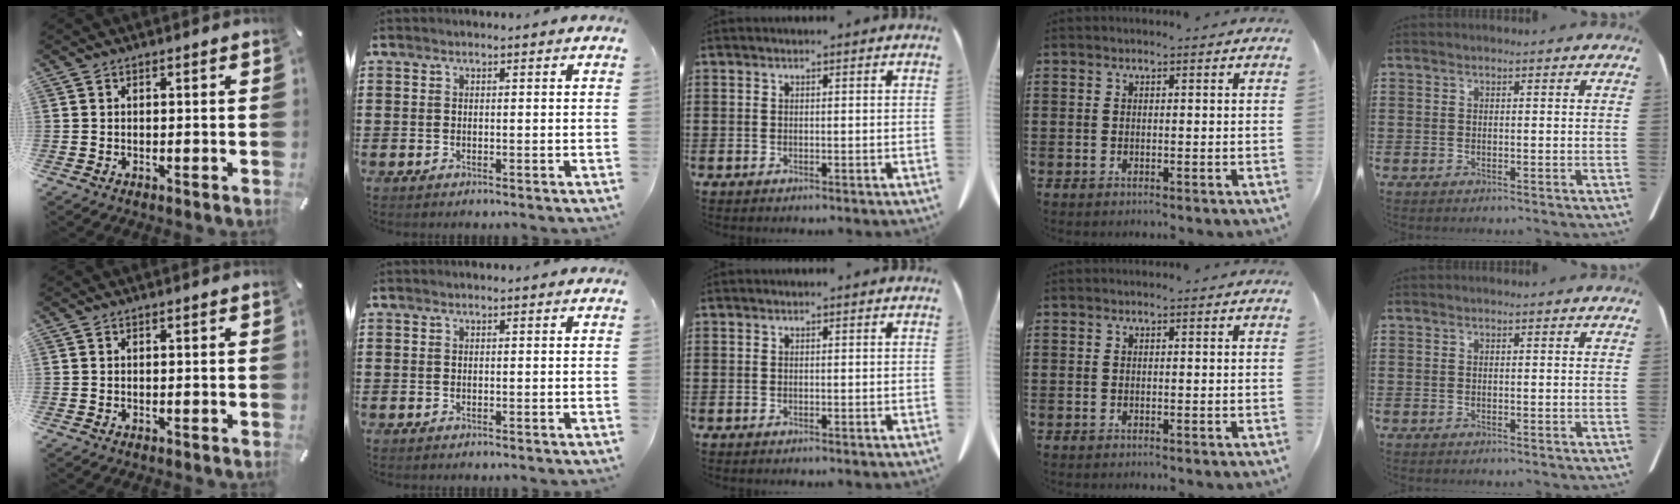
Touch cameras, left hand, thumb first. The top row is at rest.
{}